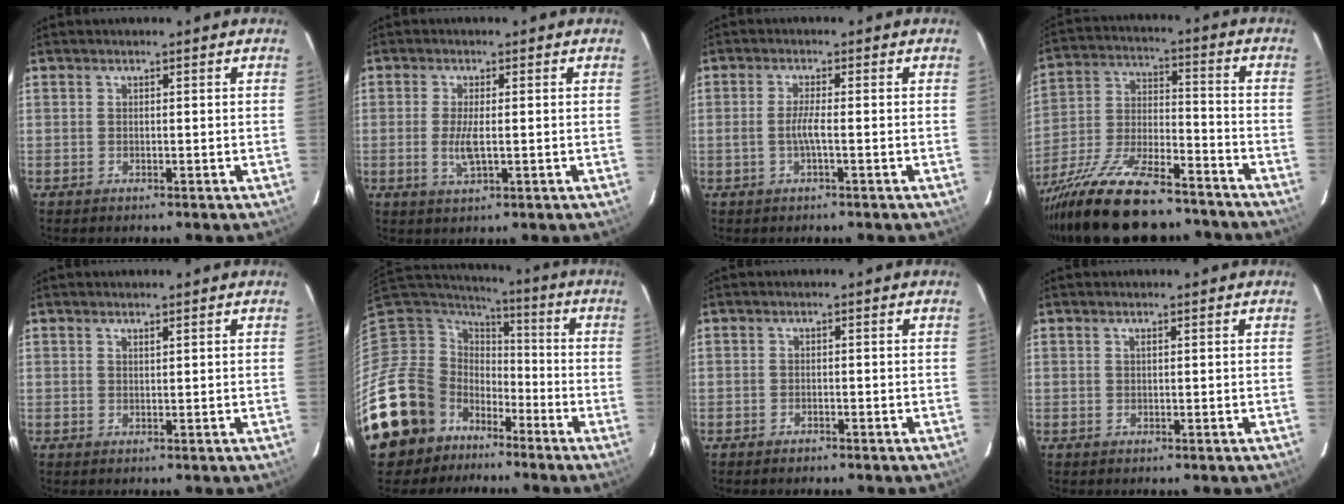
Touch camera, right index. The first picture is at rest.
{"total": 4.1, "force": [-0.5, 1.1, 3.9], "torque": [-0.083, -0.007, -0.009]}
{"total": 2.7, "force": [-0.7, -0.3, 2.6], "torque": [-0.052, -0.001, -0.014]}
{"total": 24.0, "force": [-18.5, 7.2, 13.4], "torque": [-0.264, -0.036, -0.297]}
{"total": 0.6, "force": [0.5, 0.0, 0.3], "torque": [-0.003, 0.001, 0.009]}
{"total": 20.0, "force": [-10.4, 15.2, 7.7], "torque": [-0.199, 0.013, -0.170]}
{"total": 1.3, "force": [-1.2, 0.6, 0.2], "torque": [-0.011, 0.003, -0.021]}
{"total": 0.0}